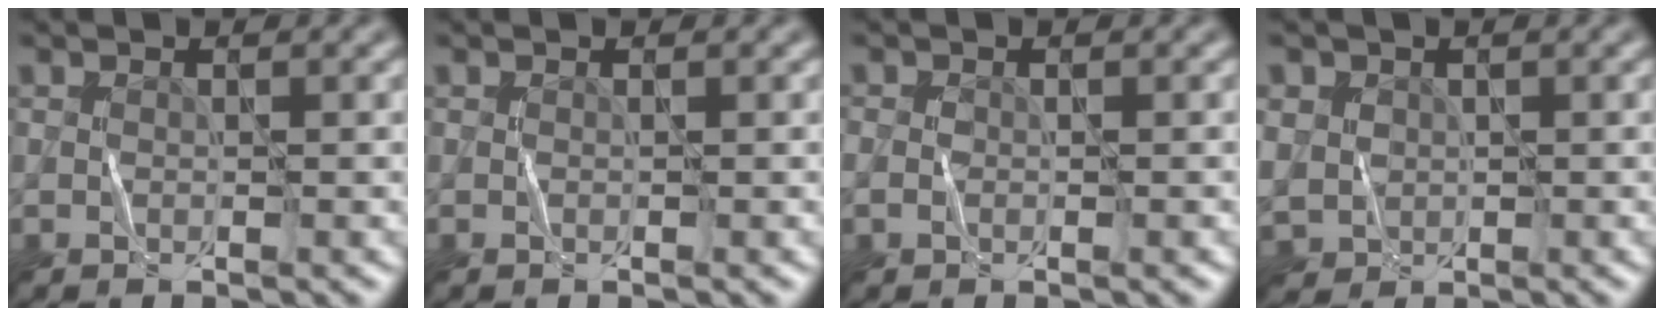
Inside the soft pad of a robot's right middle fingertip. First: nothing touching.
{"total": 0.0}
{"total": 1.1, "force": [-0.3, 0.8, 0.7], "torque": [-0.014, 0.000, -0.006]}
{"total": 4.0, "force": [0.4, 3.7, 1.6], "torque": [-0.055, 0.010, 0.005]}